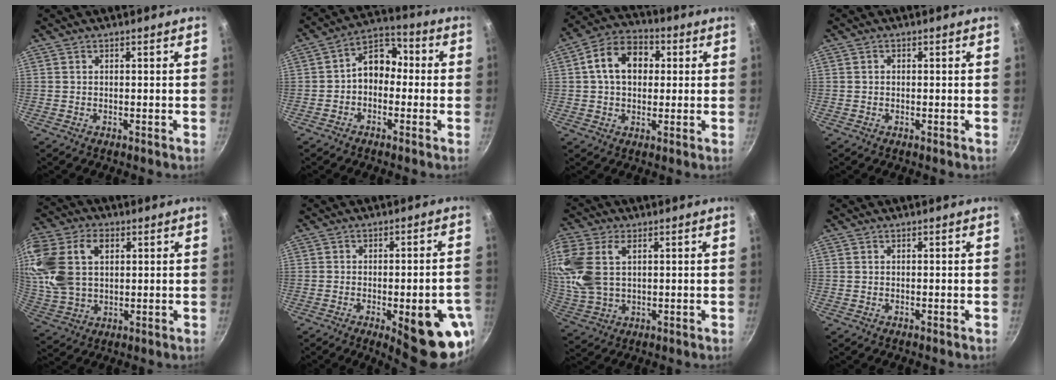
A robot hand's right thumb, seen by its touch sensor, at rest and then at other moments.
{"total": 8.3, "force": [-0.7, 6.3, 5.4], "torque": [-0.047, 0.038, -0.033]}
{"total": 11.9, "force": [2.0, 8.6, 7.9], "torque": [-0.102, 0.021, 0.016]}
{"total": 0.6, "force": [0.0, 0.5, 0.3], "torque": [-0.004, 0.003, 0.000]}
{"total": 17.5, "force": [4.5, 11.8, 12.2], "torque": [-0.249, 0.008, 0.088]}
{"total": 15.7, "force": [-5.7, 4.9, 13.8], "torque": [-0.141, 0.013, -0.066]}
{"total": 12.8, "force": [3.4, 7.9, 9.5], "torque": [-0.203, 0.001, 0.071]}
{"total": 0.0}